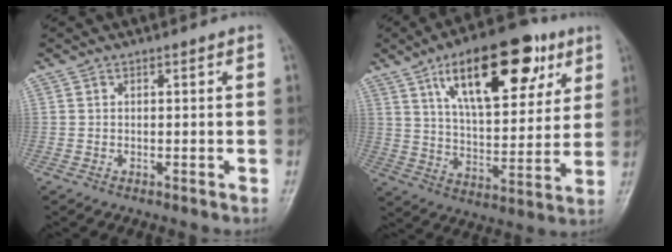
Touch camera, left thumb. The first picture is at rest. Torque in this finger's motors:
{"motor_torque": [2.73, 1.57, 1.76, -1.01, 0.14]}